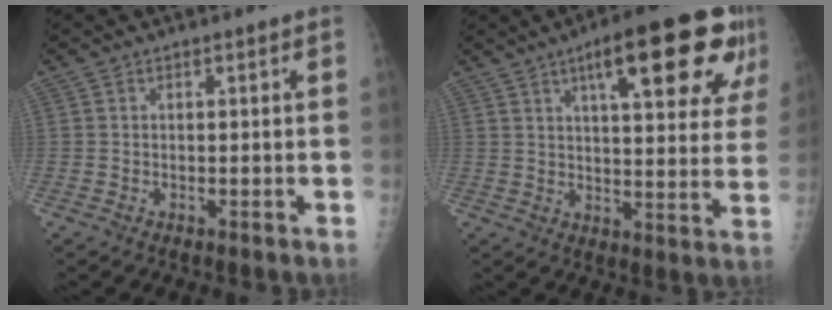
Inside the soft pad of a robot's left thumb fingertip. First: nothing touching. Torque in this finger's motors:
{"motor_torque": [2.88, 2.13, 1.63, -0.81, 0.15]}